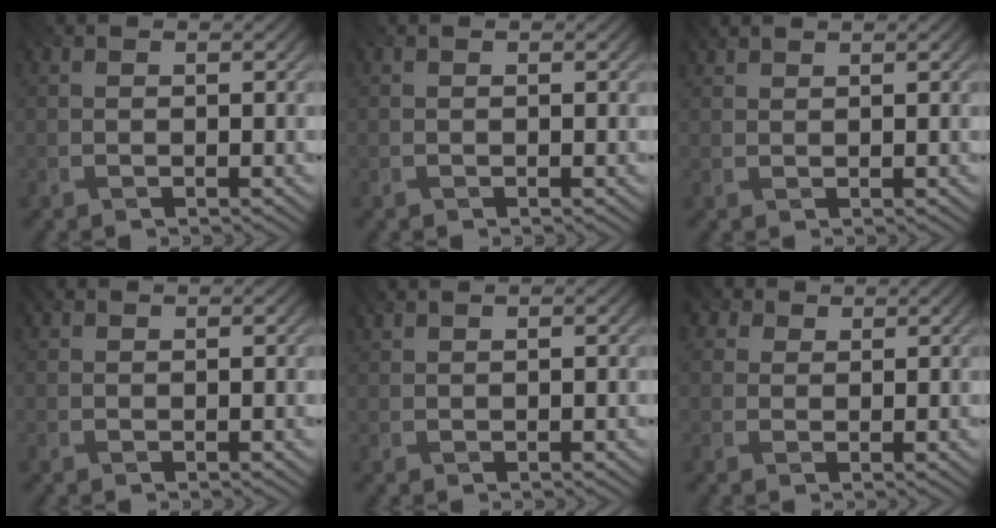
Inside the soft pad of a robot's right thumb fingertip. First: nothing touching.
{"total": 0.0}
{"total": 1.5, "force": [1.4, 0.4, 0.5], "torque": [-0.013, 0.001, 0.025]}
{"total": 0.9, "force": [0.7, 0.4, 0.4], "torque": [-0.011, 0.001, 0.012]}
{"total": 0.9, "force": [0.9, -0.1, 0.2], "torque": [-0.006, 0.000, 0.015]}
{"total": 3.3, "force": [2.1, 2.3, 1.1], "torque": [-0.030, -0.004, 0.043]}